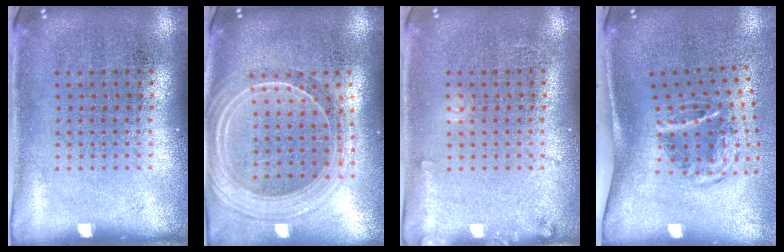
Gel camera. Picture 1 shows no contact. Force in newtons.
{"total": 2.3, "press": 2.0, "slide": 1.2}
{"total": 1.2, "press": 1.2, "slide": 0.1}
{"total": 2.1, "press": 1.2, "slide": 1.7}